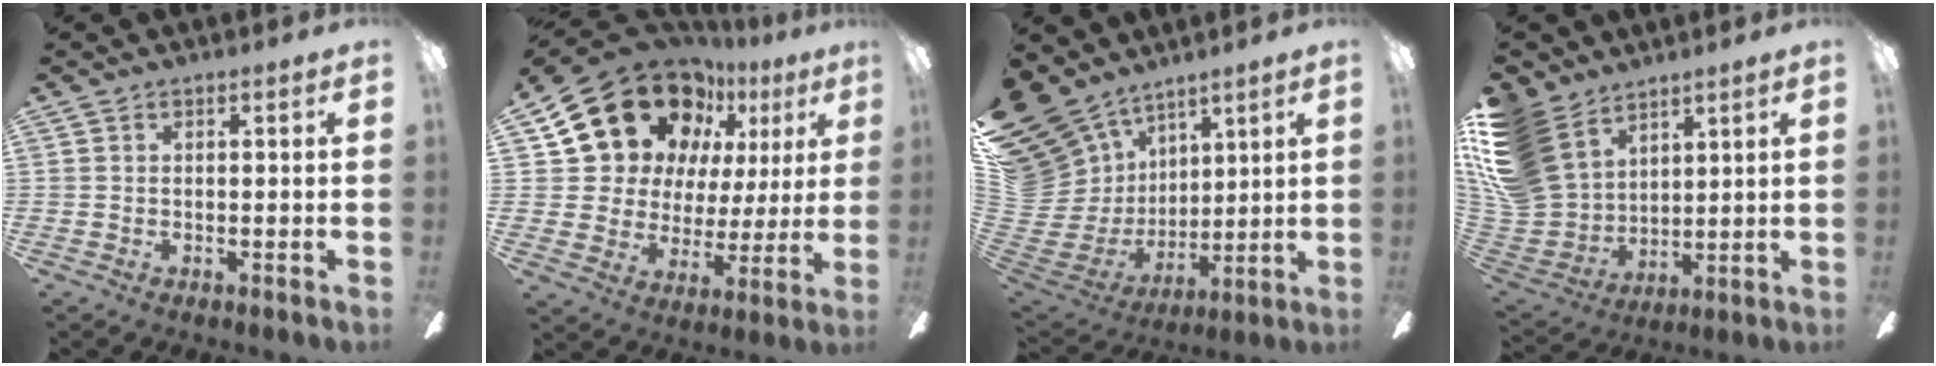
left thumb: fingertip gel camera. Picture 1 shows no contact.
{"total": 22.6, "force": [12.7, 15.6, 10.2], "torque": [-0.187, -0.070, 0.246]}
{"total": 19.6, "force": [12.1, 14.0, 6.5], "torque": [-0.195, -0.084, 0.253]}
{"total": 19.3, "force": [10.2, 13.6, 9.1], "torque": [-0.212, -0.043, 0.198]}